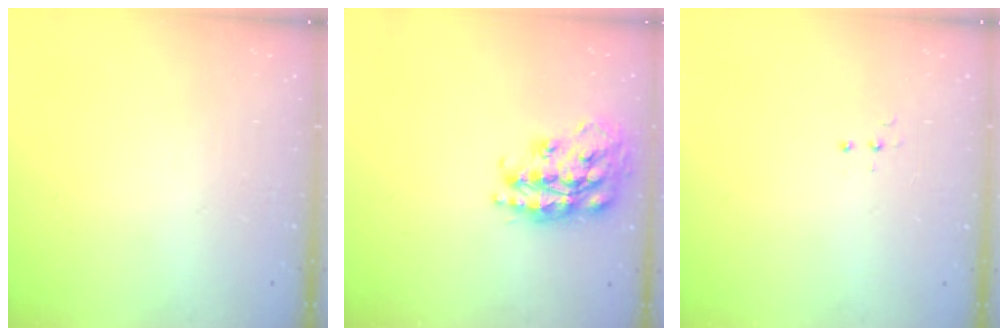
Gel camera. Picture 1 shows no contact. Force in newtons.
{"total": 19.5, "press": 19.4, "slide": 1.3}
{"total": 3.1, "press": 3.0, "slide": 0.8}